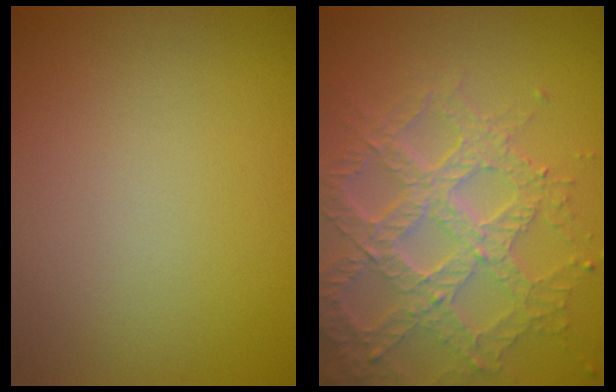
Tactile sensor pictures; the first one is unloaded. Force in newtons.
{"total": 7.4, "press": 5.4, "slide": 5.0}